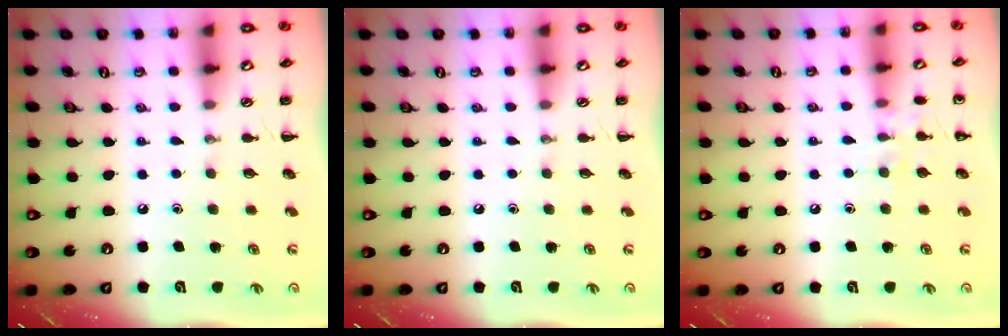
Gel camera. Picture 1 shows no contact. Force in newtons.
{"total": 0.0}
{"total": 7.4, "press": 7.2, "slide": 1.7}